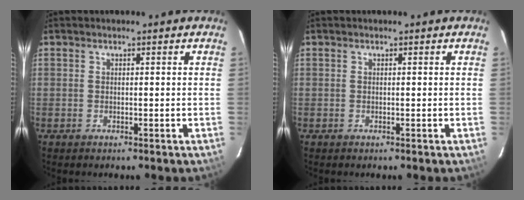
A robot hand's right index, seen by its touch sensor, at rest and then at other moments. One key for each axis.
{"total": 0.0}